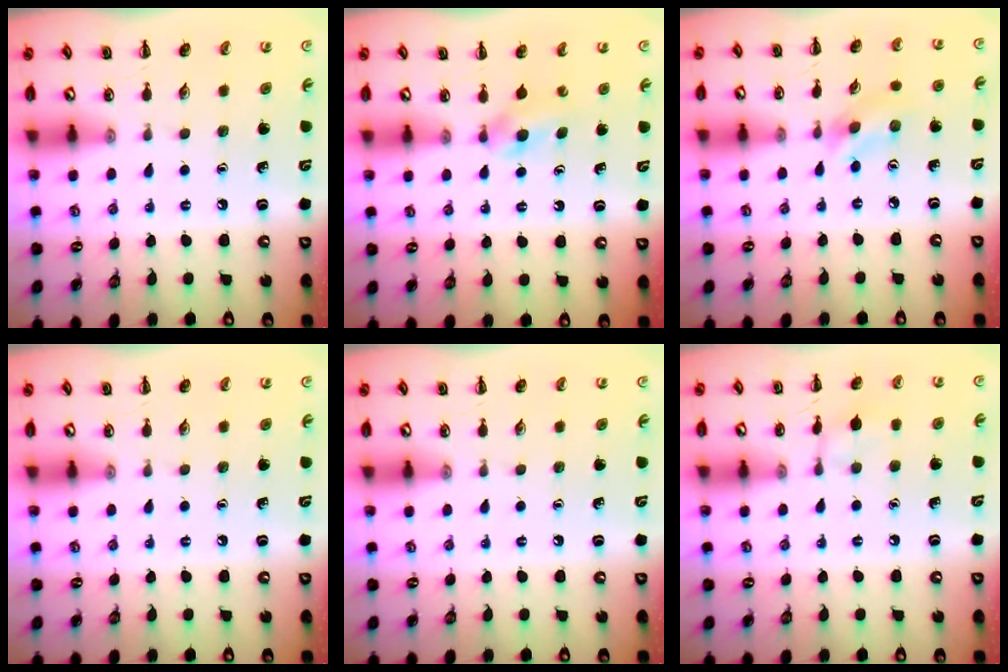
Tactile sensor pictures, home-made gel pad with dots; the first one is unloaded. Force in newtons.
{"total": 3.6, "press": 3.4, "slide": 1.4}
{"total": 2.7, "press": 2.6, "slide": 0.6}
{"total": 0.0}
{"total": 0.0}
{"total": 7.1, "press": 6.9, "slide": 1.9}